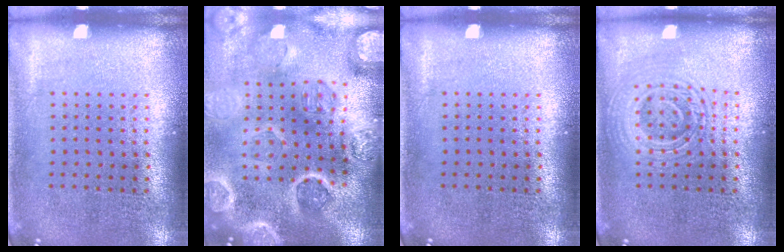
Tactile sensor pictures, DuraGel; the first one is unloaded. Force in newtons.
{"total": 5.0, "press": 4.4, "slide": 2.4}
{"total": 0.0}
{"total": 3.0, "press": 2.9, "slide": 0.5}